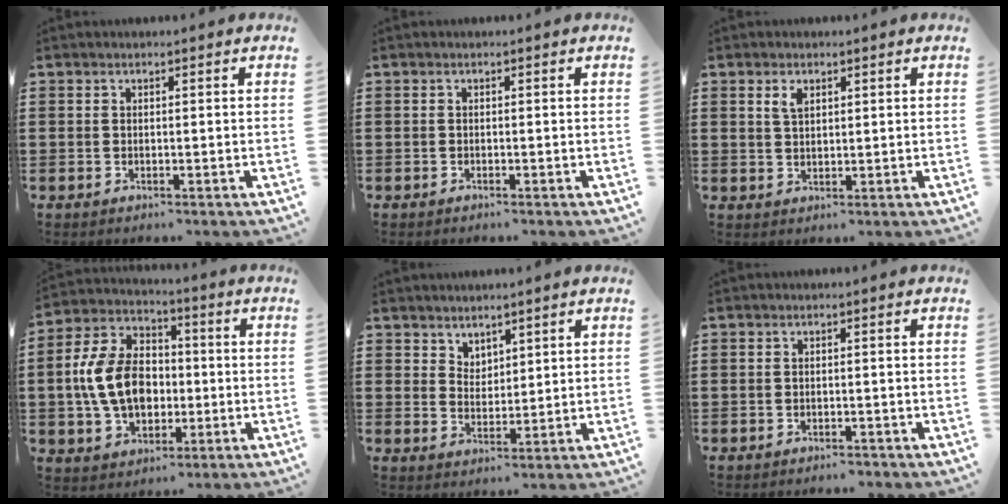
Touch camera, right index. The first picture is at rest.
{"total": 0.0}
{"total": 2.1, "force": [1.2, 1.1, 1.3], "torque": [-0.030, 0.004, 0.022]}
{"total": 11.7, "force": [-1.2, 8.2, 8.2], "torque": [-0.202, 0.012, -0.025]}
{"total": 3.2, "force": [2.8, 1.5, -0.3], "torque": [-0.005, 0.000, 0.054]}
{"total": 0.7, "force": [-0.7, 0.2, 0.1], "torque": [-0.005, 0.001, -0.014]}